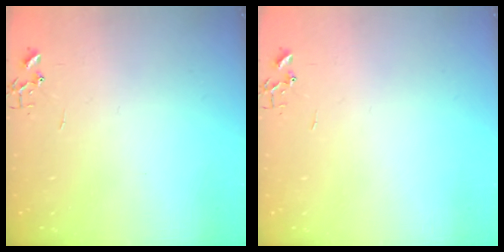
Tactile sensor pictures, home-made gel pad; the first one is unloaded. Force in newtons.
{"total": 0.0}